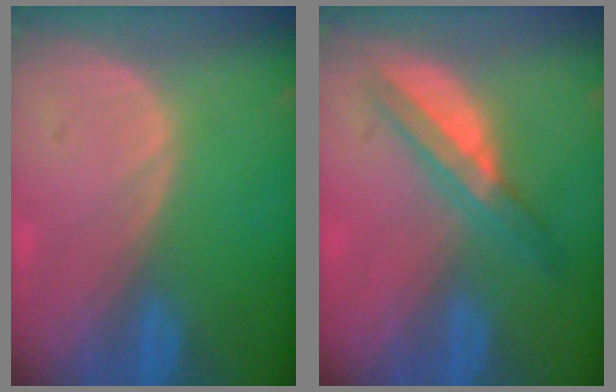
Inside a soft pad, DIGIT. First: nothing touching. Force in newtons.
{"total": 5.7, "press": 5.3, "slide": 2.1}